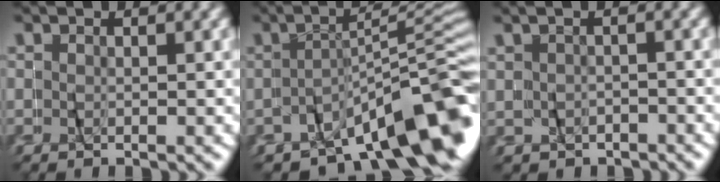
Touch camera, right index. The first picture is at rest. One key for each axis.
{"total": 12.0, "fx": -6.9, "fy": 4.3, "fz": 8.9, "tx": -0.119, "ty": -0.009, "tz": -0.094}
{"total": 2.0, "fx": 0.4, "fy": 1.9, "fz": 0.1, "tx": -0.015, "ty": 0.012, "tz": 0.006}